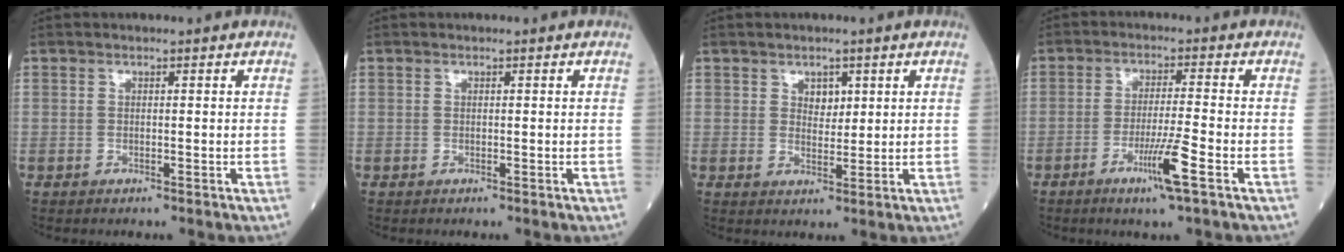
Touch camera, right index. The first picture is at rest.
{"total": 0.0}
{"total": 2.6, "force": [1.3, 1.7, 1.5], "torque": [-0.019, -0.001, 0.021]}
{"total": 6.3, "force": [-3.1, -0.7, 5.4], "torque": [-0.100, -0.013, -0.058]}